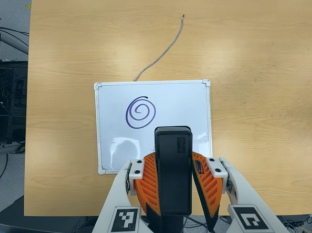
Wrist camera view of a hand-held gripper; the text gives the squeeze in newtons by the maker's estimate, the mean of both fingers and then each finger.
{"total": 6.7, "left": 5.4, "right": 8.1}